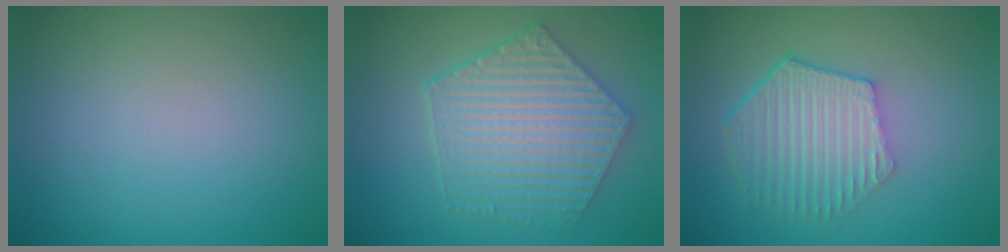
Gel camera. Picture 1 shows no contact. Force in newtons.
{"total": 5.8, "press": 4.7, "slide": 3.4}
{"total": 5.7, "press": 4.2, "slide": 3.8}